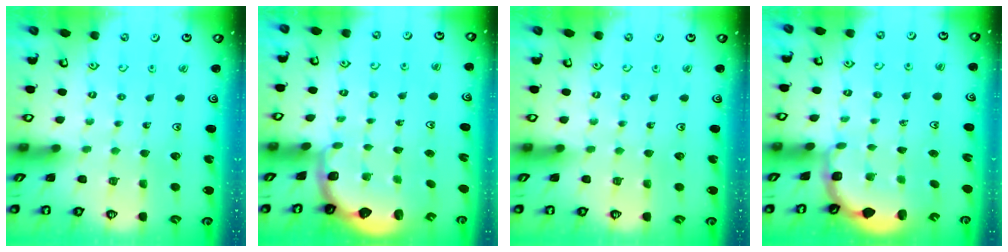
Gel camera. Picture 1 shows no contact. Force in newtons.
{"total": 2.6, "press": 2.0, "slide": 1.7}
{"total": 0.0}
{"total": 2.8, "press": 2.2, "slide": 1.7}